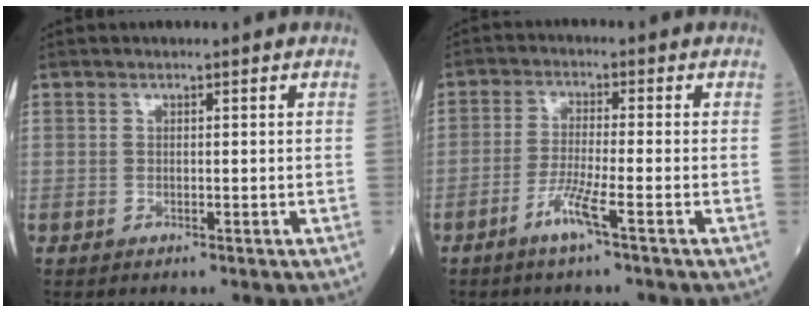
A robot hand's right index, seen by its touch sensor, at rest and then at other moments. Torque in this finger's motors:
{"motor_torque": [0.34, -0.08, 0.22, 0.08]}